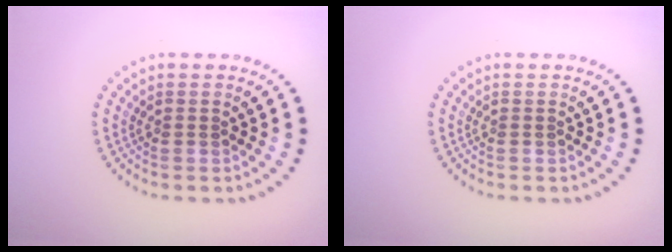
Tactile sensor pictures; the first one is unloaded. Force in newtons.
{"total": 0.0}